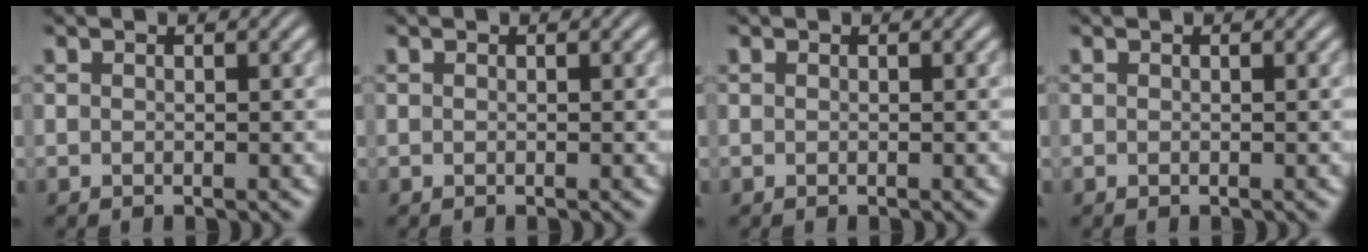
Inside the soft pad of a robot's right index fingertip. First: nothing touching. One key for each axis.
{"total": 0.0}
{"total": 0.0}
{"total": 0.0}